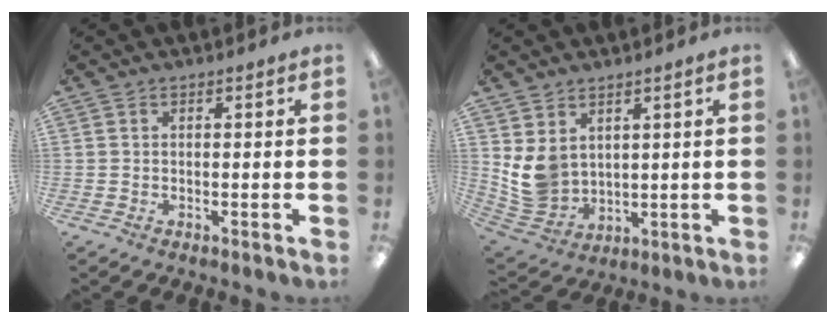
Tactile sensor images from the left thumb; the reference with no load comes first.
{"total": 7.8, "force": [3.0, 6.1, 3.8], "torque": [-0.094, -0.017, 0.065]}